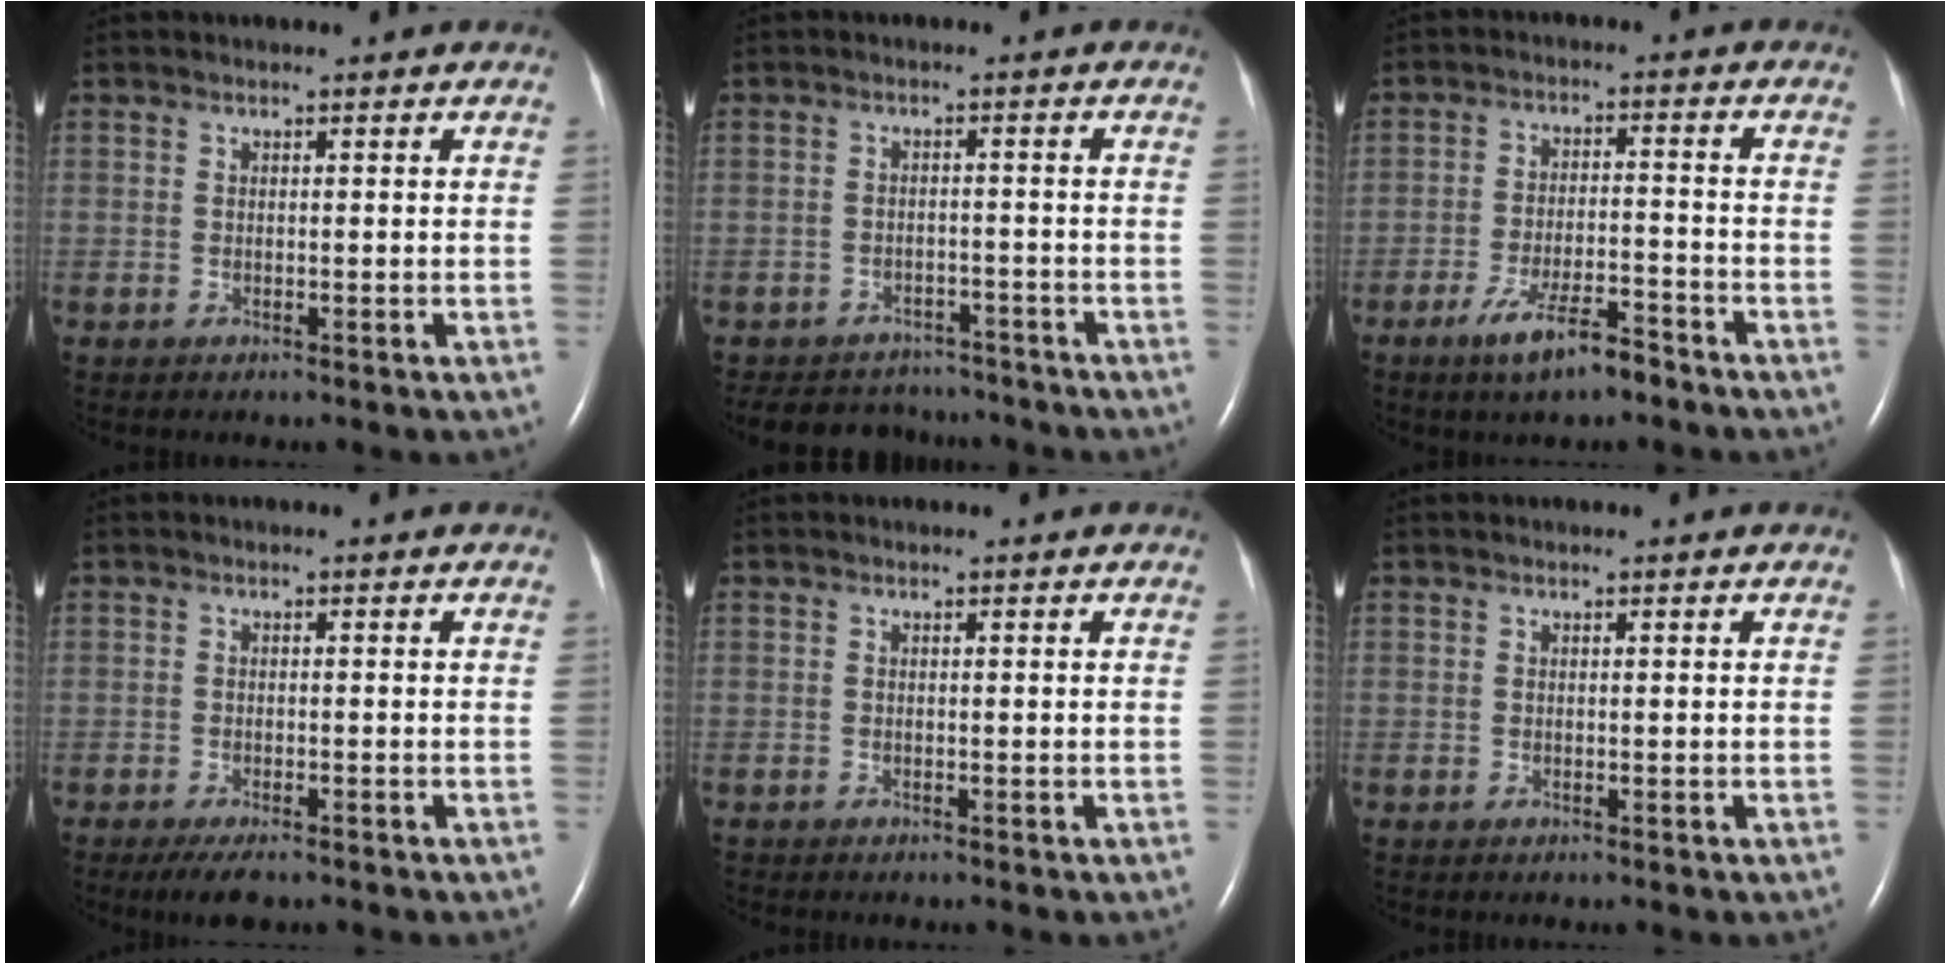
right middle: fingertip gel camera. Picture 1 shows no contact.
{"total": 8.8, "force": [-8.1, 3.4, 1.1], "torque": [-0.019, 0.009, -0.104]}
{"total": 7.3, "force": [-5.2, 1.5, 5.0], "torque": [-0.097, -0.006, -0.087]}
{"total": 3.9, "force": [-2.7, 1.1, 2.5], "torque": [-0.045, -0.008, -0.042]}
{"total": 0.0}
{"total": 0.0}